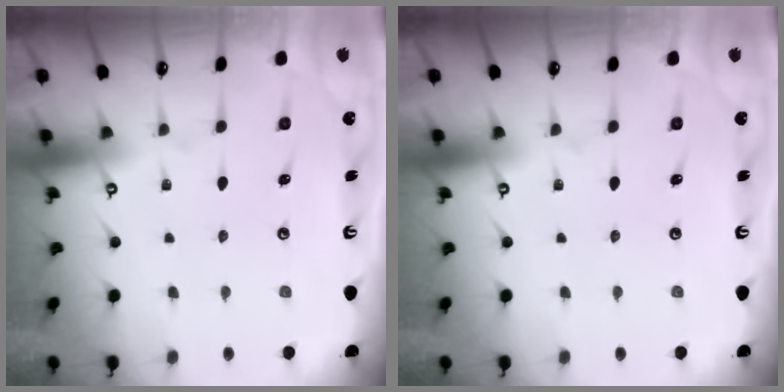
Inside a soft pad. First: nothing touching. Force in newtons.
{"total": 0.0}